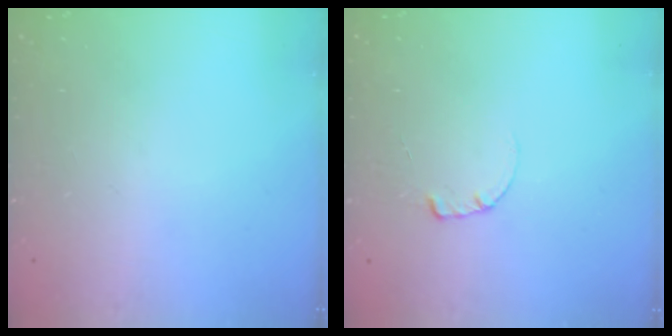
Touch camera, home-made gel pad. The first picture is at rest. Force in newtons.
{"total": 0.6, "press": 0.6, "slide": 0.1}